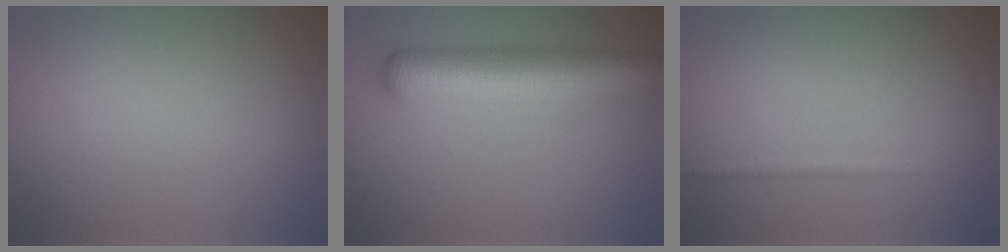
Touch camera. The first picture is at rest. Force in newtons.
{"total": 8.4, "press": 8.4, "slide": 0.4}
{"total": 0.8, "press": 0.8, "slide": 0.1}